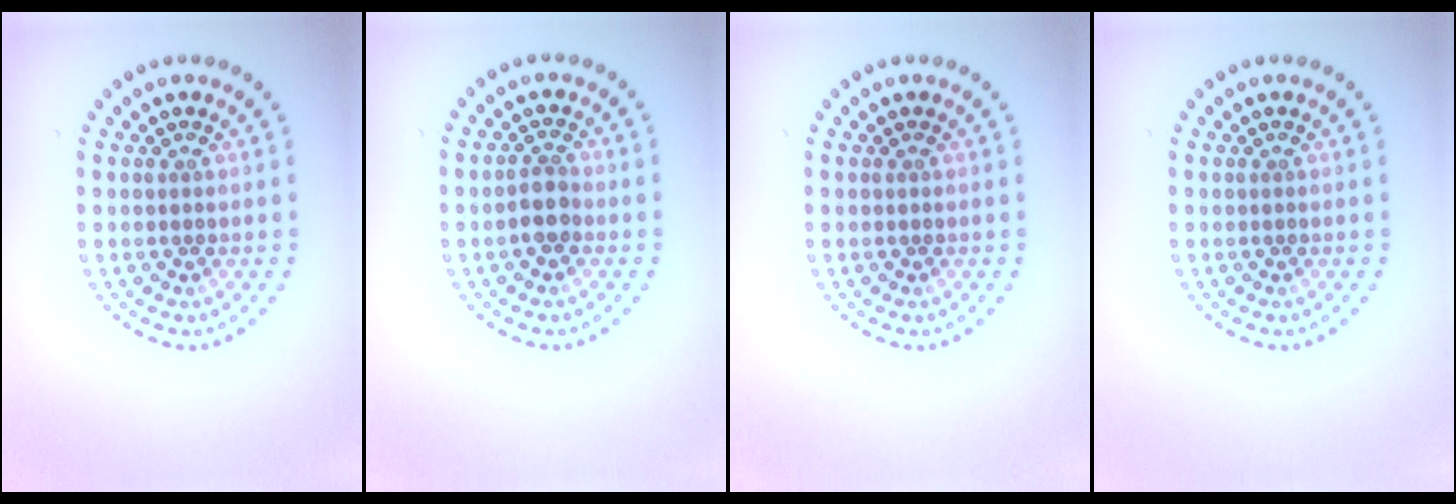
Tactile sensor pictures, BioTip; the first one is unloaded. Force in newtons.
{"total": 1.9, "press": 1.8, "slide": 0.8}
{"total": 0.0}
{"total": 0.0}